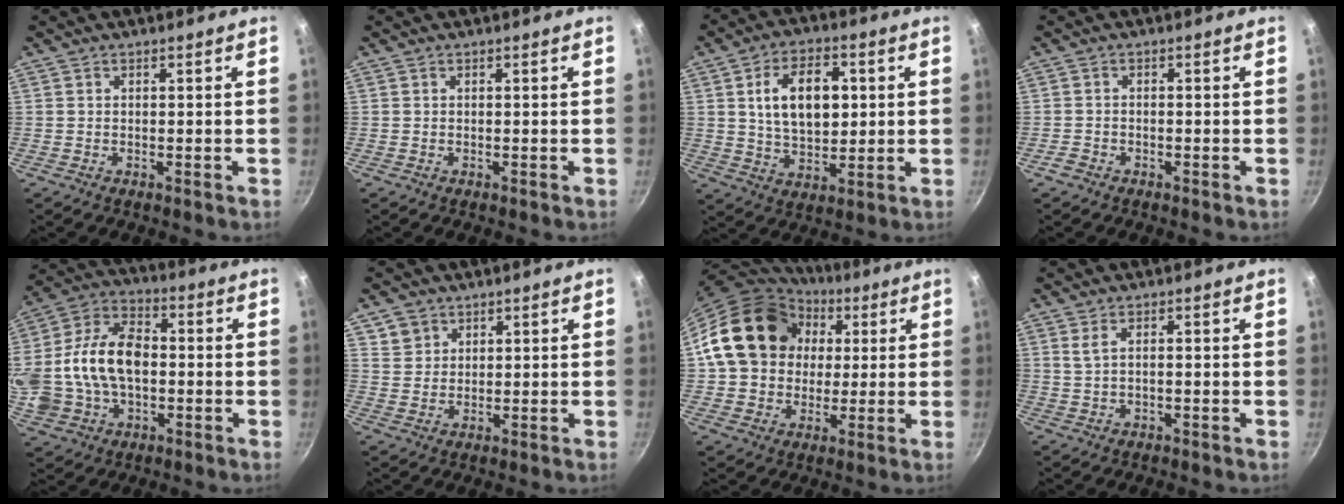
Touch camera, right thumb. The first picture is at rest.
{"total": 0.0}
{"total": 13.2, "force": [2.6, 8.1, 10.1], "torque": [-0.143, -0.003, 0.044]}
{"total": 1.7, "force": [-1.3, 0.9, 0.6], "torque": [-0.023, 0.013, -0.025]}
{"total": 20.6, "force": [-0.7, 13.8, 15.2], "torque": [-0.289, 0.036, -0.012]}
{"total": 4.1, "force": [2.3, 3.3, 0.6], "torque": [0.011, 0.002, 0.044]}
{"total": 19.9, "force": [3.9, 16.3, 10.7], "torque": [-0.159, 0.030, 0.062]}
{"total": 2.3, "force": [0.0, 0.8, 2.1], "torque": [-0.047, 0.005, 0.004]}